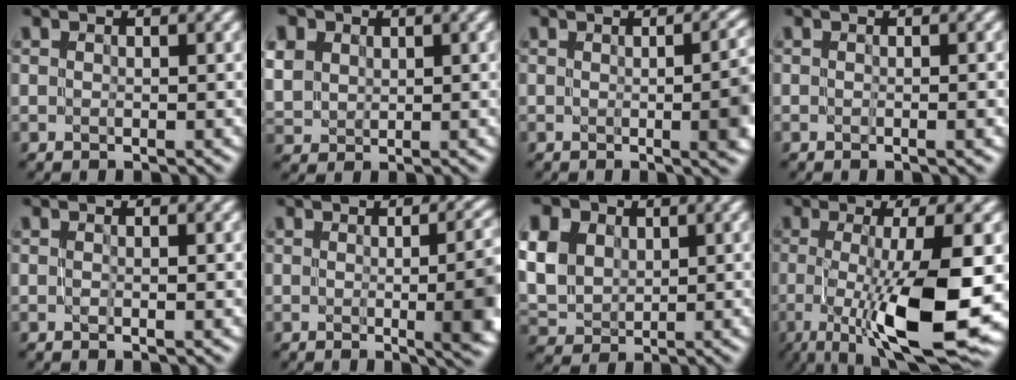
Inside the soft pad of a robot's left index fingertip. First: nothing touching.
{"total": 4.6, "force": [2.0, 3.5, 2.1], "torque": [-0.081, 0.018, 0.046]}
{"total": 7.7, "force": [-0.3, 3.1, 7.1], "torque": [-0.042, 0.005, -0.005]}
{"total": 1.7, "force": [-0.2, 0.5, 1.6], "torque": [-0.013, -0.006, -0.006]}
{"total": 0.6, "force": [-0.1, 0.1, 0.6], "torque": [-0.011, -0.004, -0.003]}
{"total": 11.3, "force": [-0.5, 4.9, 10.2], "torque": [-0.065, 0.002, -0.005]}
{"total": 12.4, "force": [4.8, 9.3, 6.6], "torque": [-0.160, 0.032, 0.079]}
{"total": 11.4, "force": [-2.3, 2.8, 10.8], "torque": [-0.172, -0.023, -0.036]}